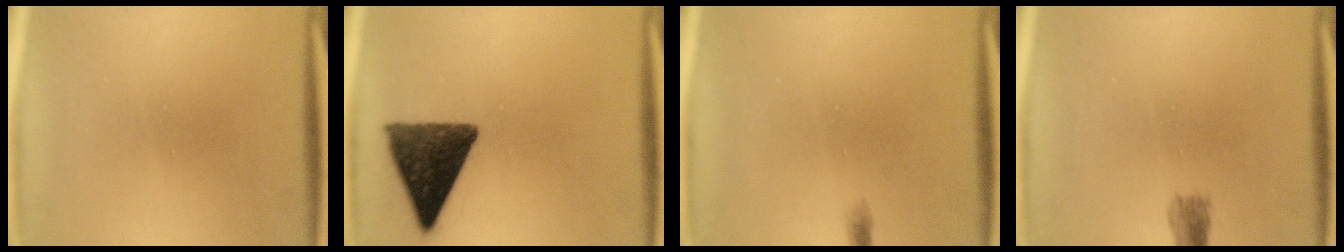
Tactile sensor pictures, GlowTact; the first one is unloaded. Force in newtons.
{"total": 12.6}
{"total": 0.6}
{"total": 1.8}